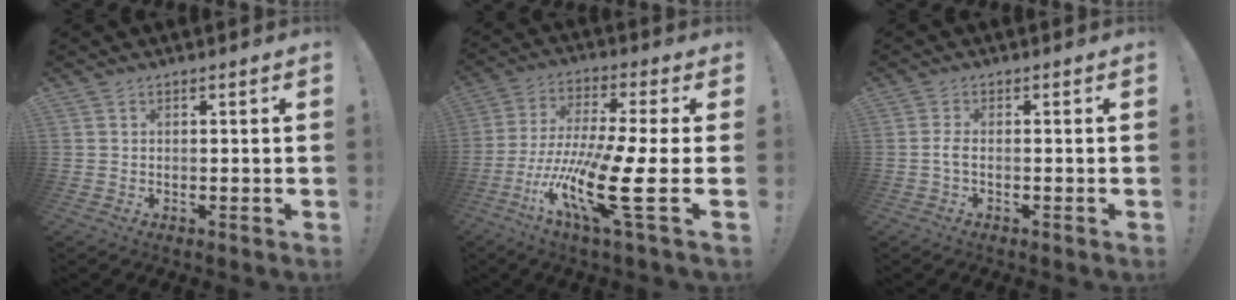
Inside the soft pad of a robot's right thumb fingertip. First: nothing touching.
{"total": 20.0, "force": [-7.0, 3.3, 18.5], "torque": [-0.364, 0.018, -0.117]}
{"total": 2.4, "force": [-0.7, 0.5, 2.2], "torque": [-0.049, 0.003, -0.016]}